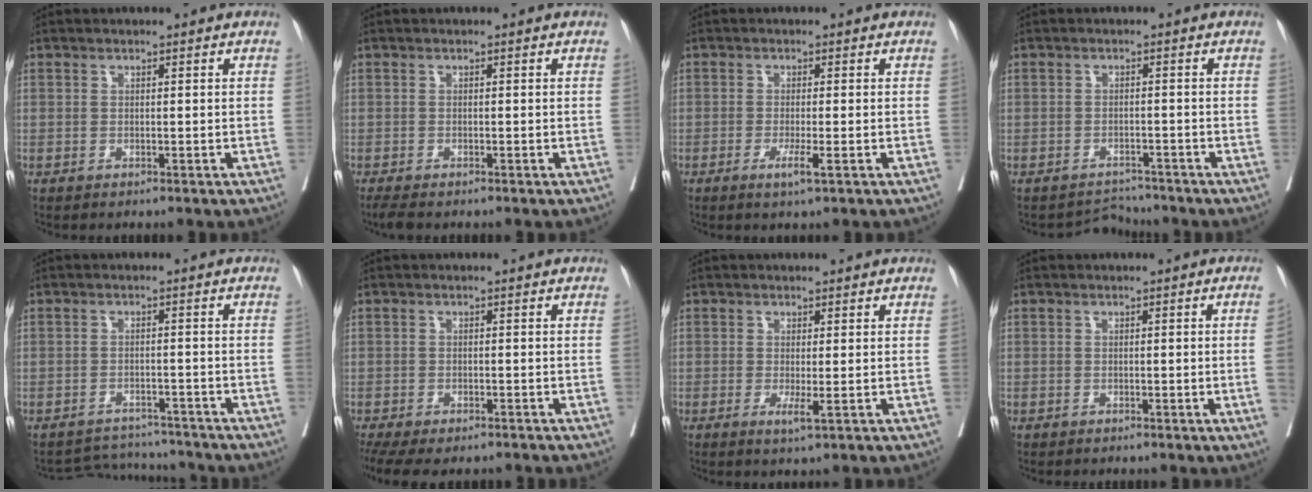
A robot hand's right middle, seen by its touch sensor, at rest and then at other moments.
{"total": 2.0, "force": [-1.7, 0.3, 1.0], "torque": [-0.023, -0.009, -0.030]}
{"total": 2.5, "force": [-1.2, -0.2, 2.2], "torque": [-0.037, -0.006, -0.021]}
{"total": 2.6, "force": [-2.2, 0.3, -1.3], "torque": [0.023, 0.000, -0.034]}
{"total": 5.8, "force": [-5.6, 0.6, -1.1], "torque": [0.014, 0.013, -0.083]}
{"total": 10.4, "force": [-7.9, 4.4, 5.1], "torque": [-0.107, -0.008, -0.109]}
{"total": 2.0, "force": [-0.5, 0.1, 2.0], "torque": [-0.032, -0.007, -0.007]}
{"total": 1.7, "force": [-0.4, -0.5, 1.6], "torque": [-0.018, 0.000, -0.006]}